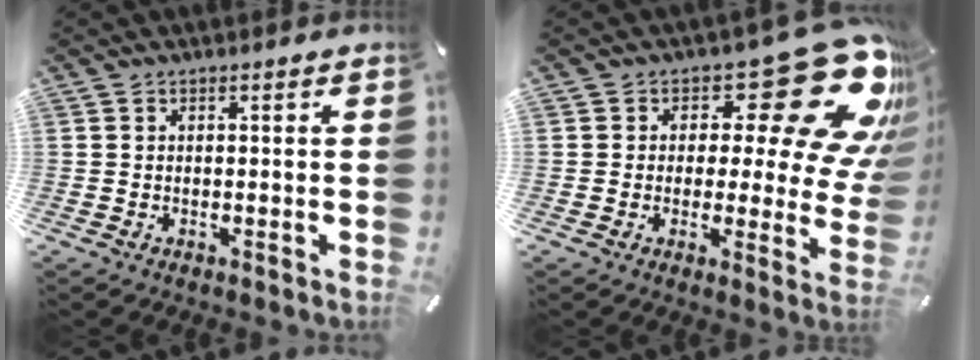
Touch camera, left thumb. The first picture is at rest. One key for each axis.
{"total": 23.6, "fx": 11.8, "fy": 9.7, "fz": 18.0, "tx": -0.232, "ty": -0.081, "tz": 0.194}